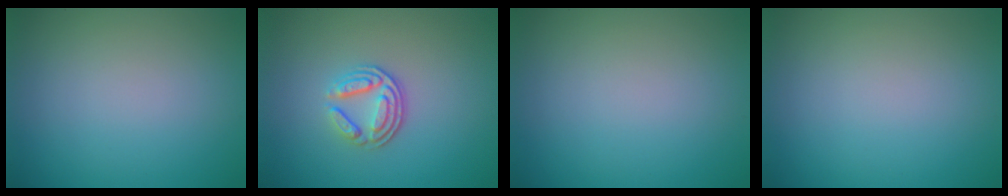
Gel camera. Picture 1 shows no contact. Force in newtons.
{"total": 3.6, "press": 2.7, "slide": 2.4}
{"total": 0.0}
{"total": 0.0}